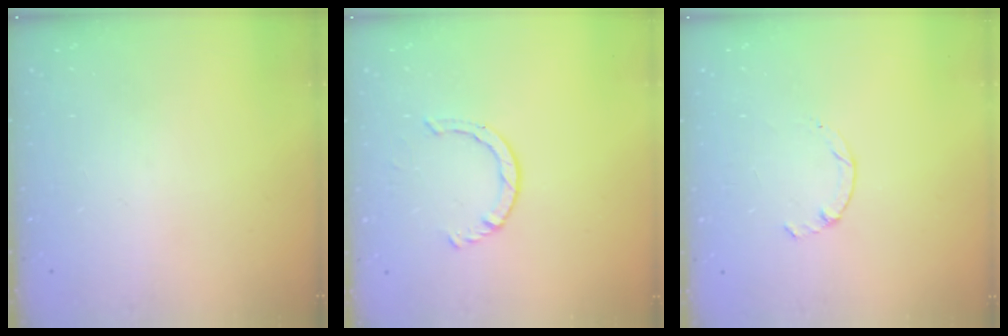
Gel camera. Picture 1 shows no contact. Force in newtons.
{"total": 2.9, "press": 2.9, "slide": 0.4}
{"total": 1.3, "press": 1.2, "slide": 0.4}